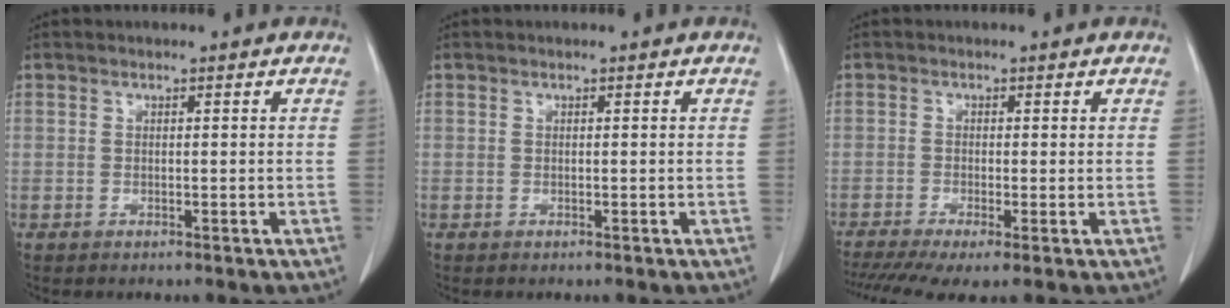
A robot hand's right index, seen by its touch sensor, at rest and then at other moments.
{"total": 0.0}
{"total": 6.8, "force": [-4.1, 1.6, 5.2], "torque": [-0.092, -0.013, -0.075]}